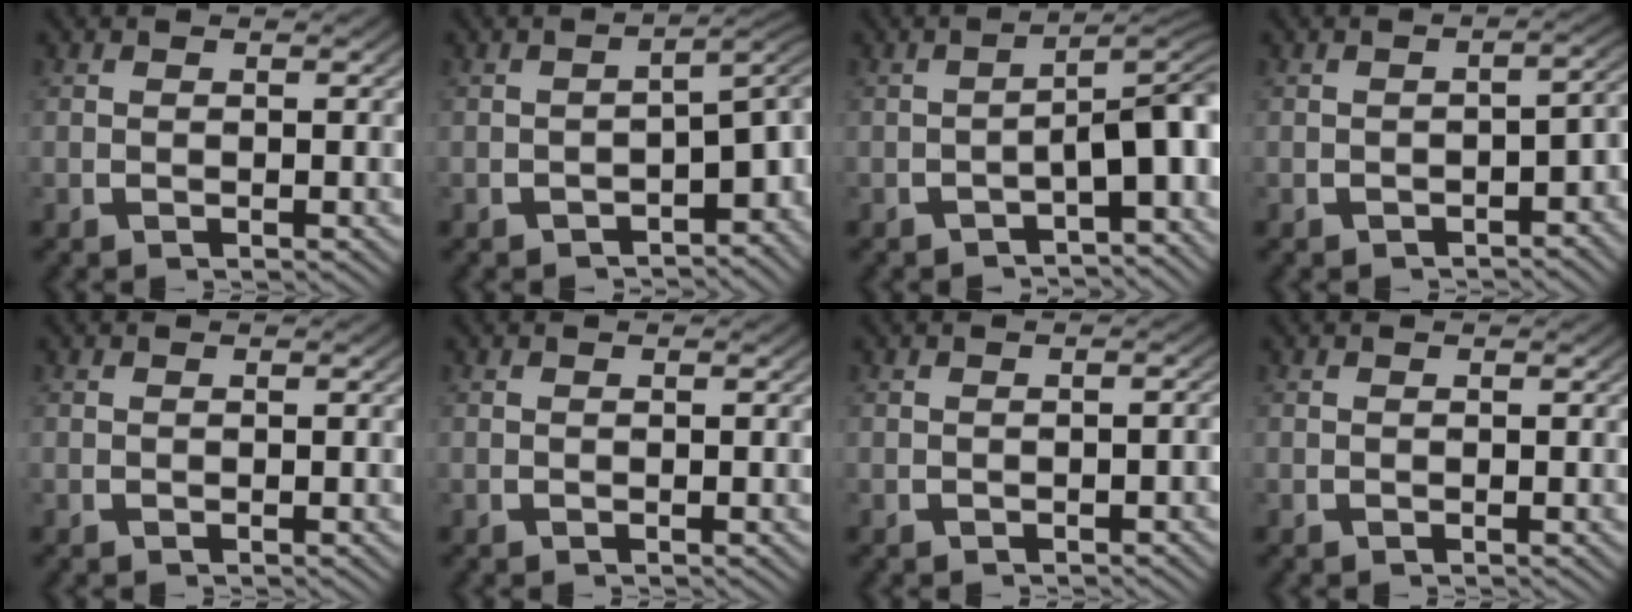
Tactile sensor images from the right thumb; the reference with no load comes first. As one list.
[{"total": 6.0, "force": [-1.8, 2.9, 5.0], "torque": [-0.058, -0.007, -0.020]}, {"total": 6.0, "force": [-1.9, 2.2, 5.3], "torque": [-0.082, -0.012, -0.021]}, {"total": 2.8, "force": [-2.0, 1.0, 1.6], "torque": [-0.024, -0.006, -0.024]}, {"total": 0.0}, {"total": 0.0}, {"total": 0.8, "force": [-0.7, 0.2, 0.5], "torque": [-0.006, 0.001, -0.011]}, {"total": 0.0}]